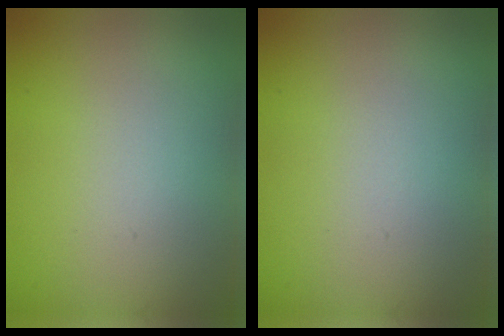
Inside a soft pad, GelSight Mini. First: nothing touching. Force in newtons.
{"total": 0.0}